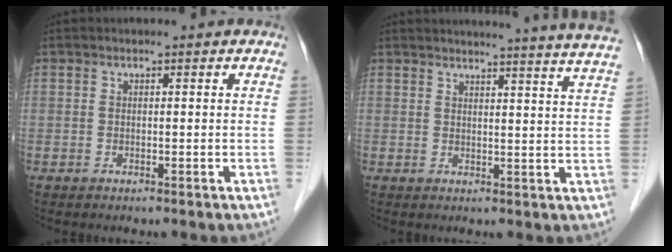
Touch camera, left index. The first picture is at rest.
{"total": 15.2, "force": [14.6, -1.8, 3.9], "torque": [-0.055, -0.076, 0.151]}